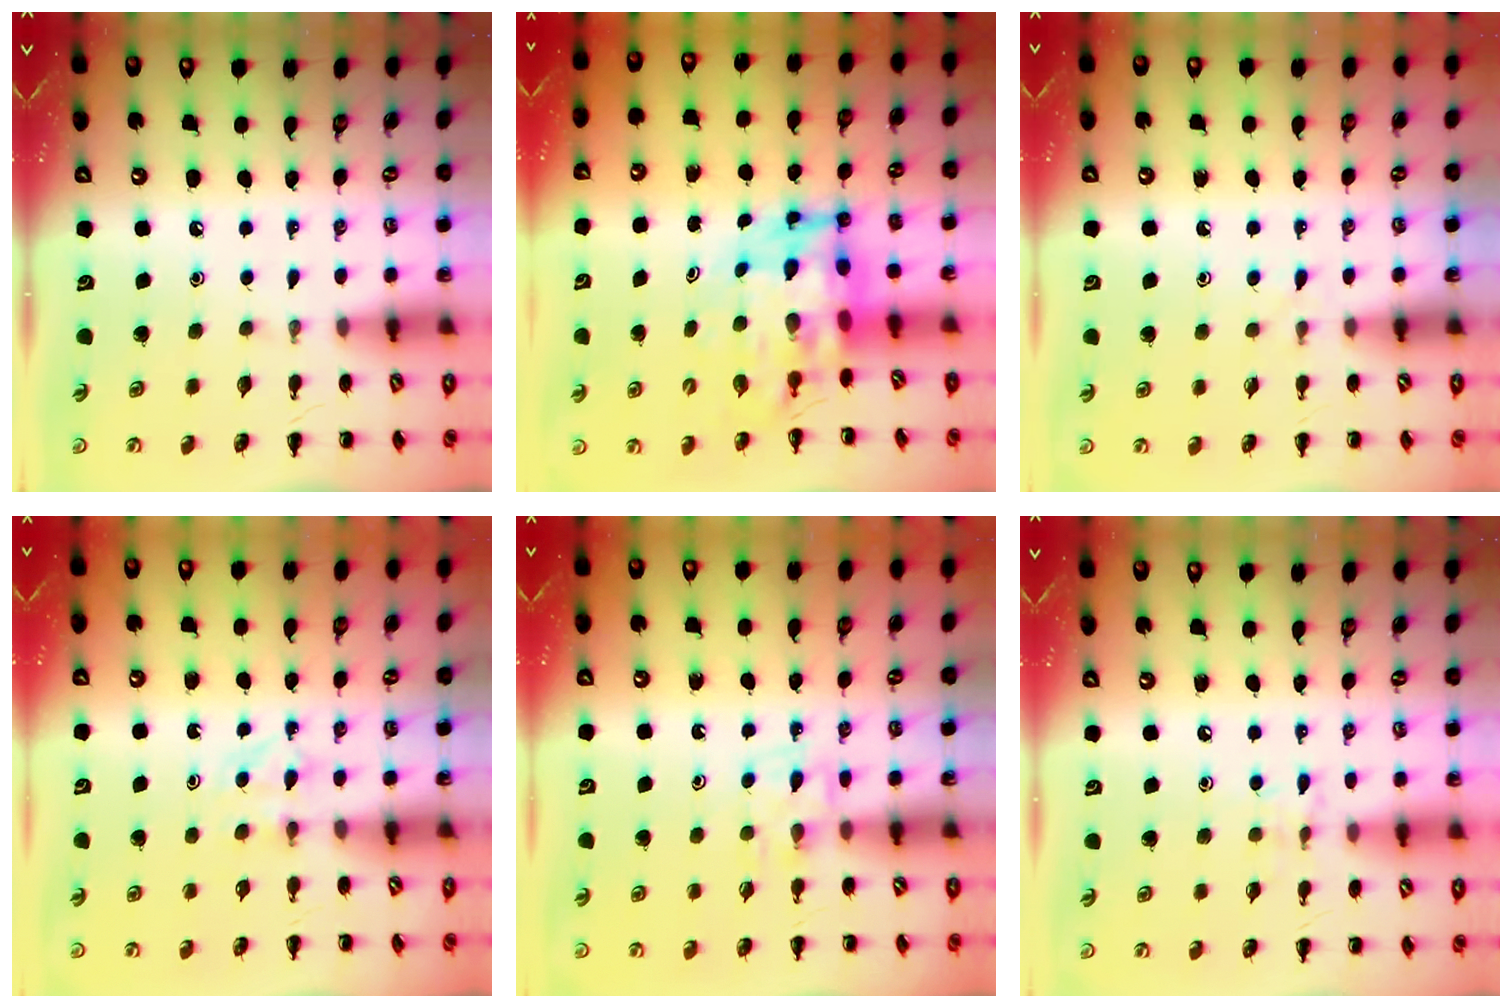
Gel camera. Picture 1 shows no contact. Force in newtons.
{"total": 6.5, "press": 6.2, "slide": 2.0}
{"total": 3.4, "press": 3.2, "slide": 1.2}
{"total": 2.8, "press": 2.6, "slide": 1.0}
{"total": 5.7, "press": 5.5, "slide": 1.5}
{"total": 6.1, "press": 5.7, "slide": 2.0}